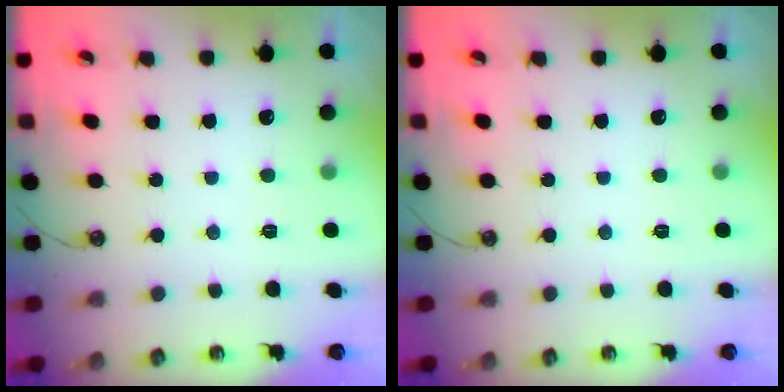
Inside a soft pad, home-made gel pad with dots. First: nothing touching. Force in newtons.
{"total": 0.0}